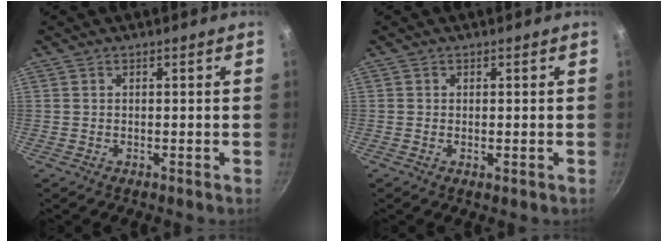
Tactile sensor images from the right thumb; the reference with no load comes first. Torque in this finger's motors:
{"motor_torque": [-0.19, 0.29, -0.46, -0.07, -0.01]}